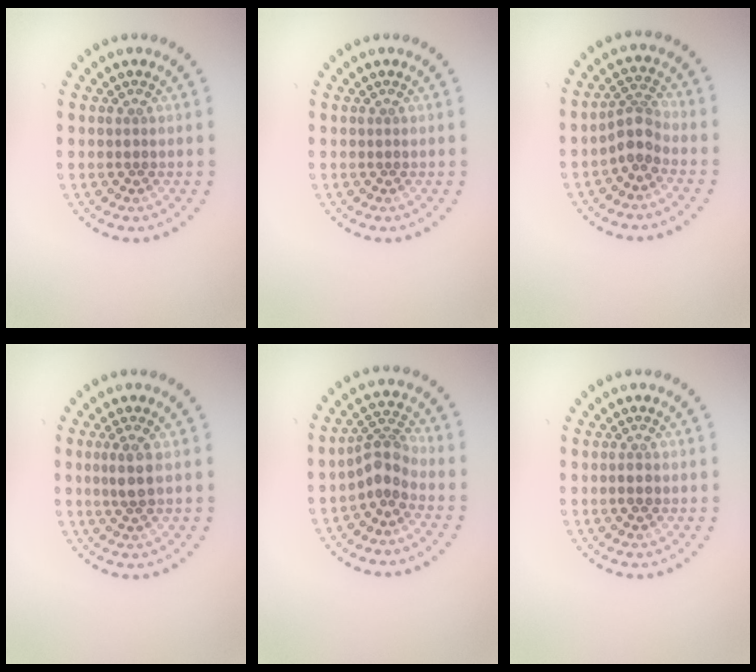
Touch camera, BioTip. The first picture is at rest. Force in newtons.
{"total": 0.0}
{"total": 2.7, "press": 2.1, "slide": 1.7}
{"total": 2.2, "press": 2.0, "slide": 0.9}
{"total": 2.9, "press": 2.2, "slide": 1.8}
{"total": 1.1, "press": 1.1, "slide": 0.3}